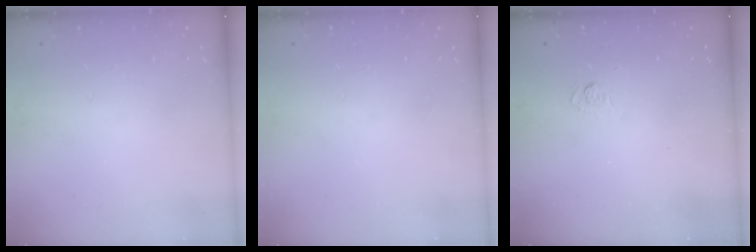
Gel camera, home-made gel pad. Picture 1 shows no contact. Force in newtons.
{"total": 0.0}
{"total": 2.2, "press": 1.8, "slide": 1.3}